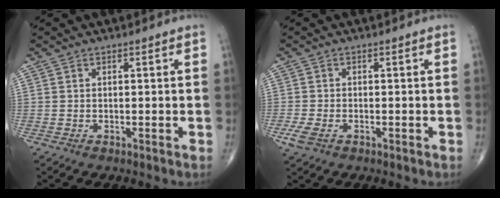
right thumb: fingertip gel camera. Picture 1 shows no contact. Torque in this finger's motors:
{"motor_torque": [1.71, 1.57, -0.19, 0.02, -0.01]}